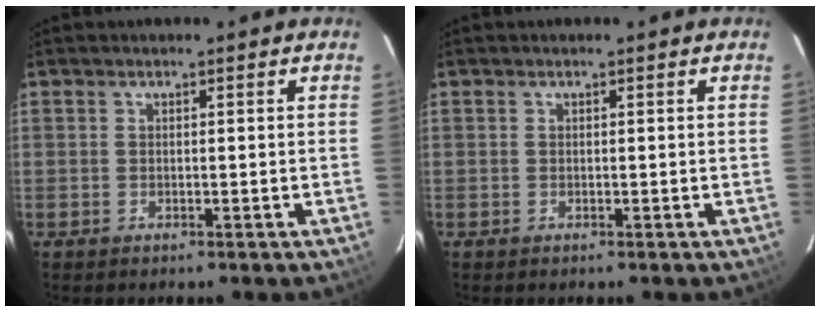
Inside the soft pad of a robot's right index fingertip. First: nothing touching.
{"total": 0.0}